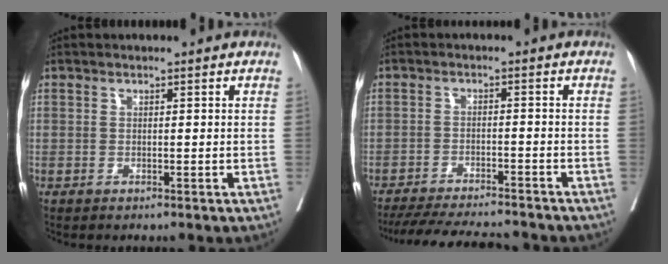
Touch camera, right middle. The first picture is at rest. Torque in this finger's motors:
{"motor_torque": [0.23, -0.34, 0.22, 0.07]}